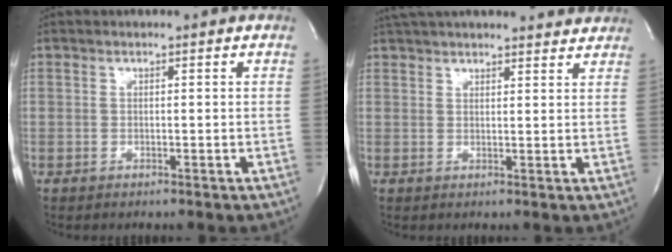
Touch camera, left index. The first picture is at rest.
{"total": 16.6, "force": [15.4, 2.9, 5.4], "torque": [-0.085, 0.035, 0.209]}